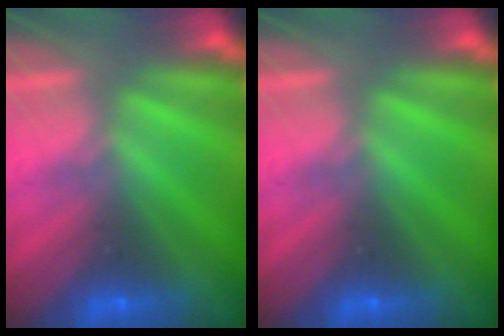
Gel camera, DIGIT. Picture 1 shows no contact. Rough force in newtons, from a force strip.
{"total": 0.0}